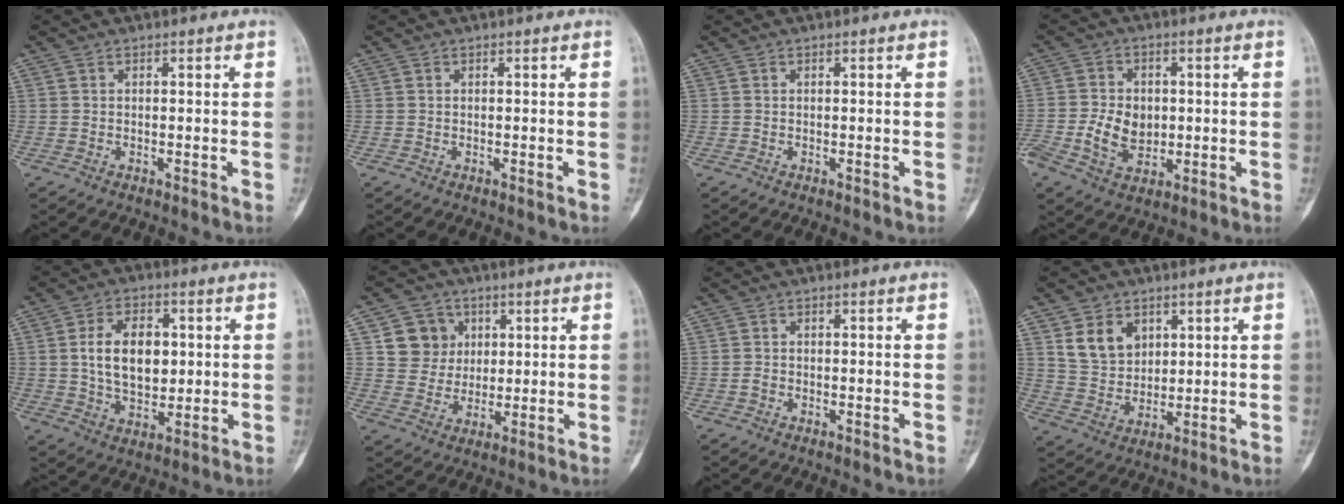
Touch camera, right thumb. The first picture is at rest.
{"total": 0.0}
{"total": 0.0}
{"total": 8.3, "force": [-0.9, 6.1, 5.6], "torque": [-0.091, 0.005, -0.011]}
{"total": 11.3, "force": [1.5, 7.1, 8.6], "torque": [-0.124, -0.004, 0.029]}
{"total": 8.2, "force": [2.5, 7.5, 2.0], "torque": [0.002, -0.004, 0.046]}
{"total": 0.9, "force": [-0.4, 0.6, 0.5], "torque": [-0.008, 0.002, -0.009]}
{"total": 8.3, "force": [3.6, 6.2, 4.2], "torque": [-0.053, -0.021, 0.077]}